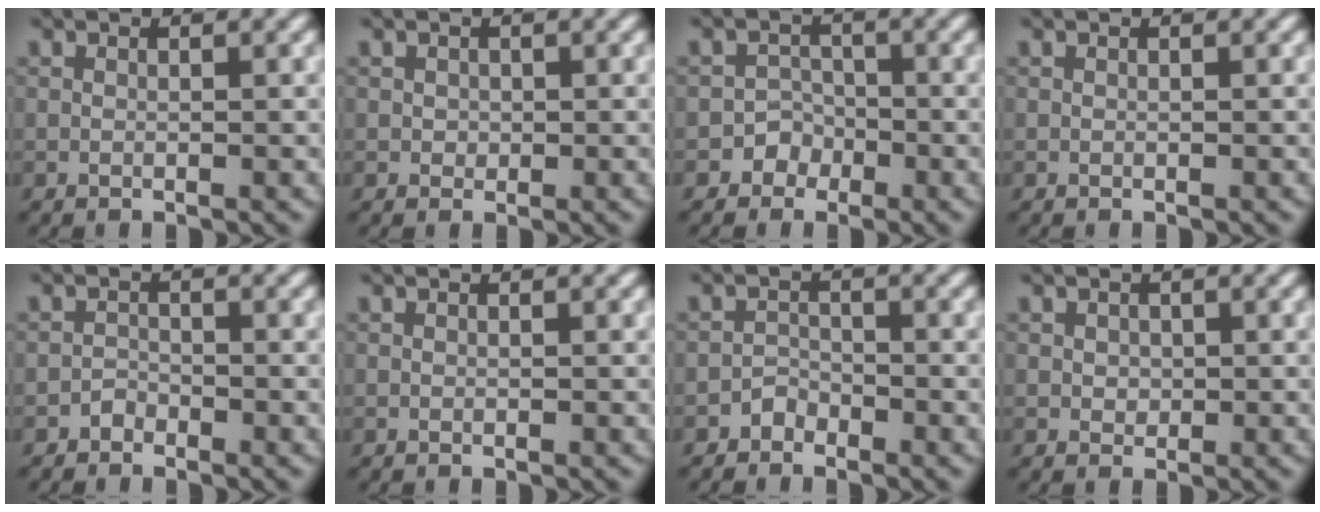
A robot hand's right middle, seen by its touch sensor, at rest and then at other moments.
{"total": 0.7, "force": [0.2, 0.7, 0.2], "torque": [0.001, -0.003, 0.003]}
{"total": 2.3, "force": [-1.2, 1.9, 0.0], "torque": [0.033, 0.013, -0.032]}
{"total": 0.0}
{"total": 1.0, "force": [-0.8, 0.5, 0.1], "torque": [0.002, 0.003, -0.016]}
{"total": 0.0}
{"total": 1.3, "force": [-1.1, 0.7, 0.1], "torque": [0.003, 0.009, -0.019]}
{"total": 0.9, "force": [0.2, 0.8, 0.3], "torque": [-0.004, -0.003, 0.006]}